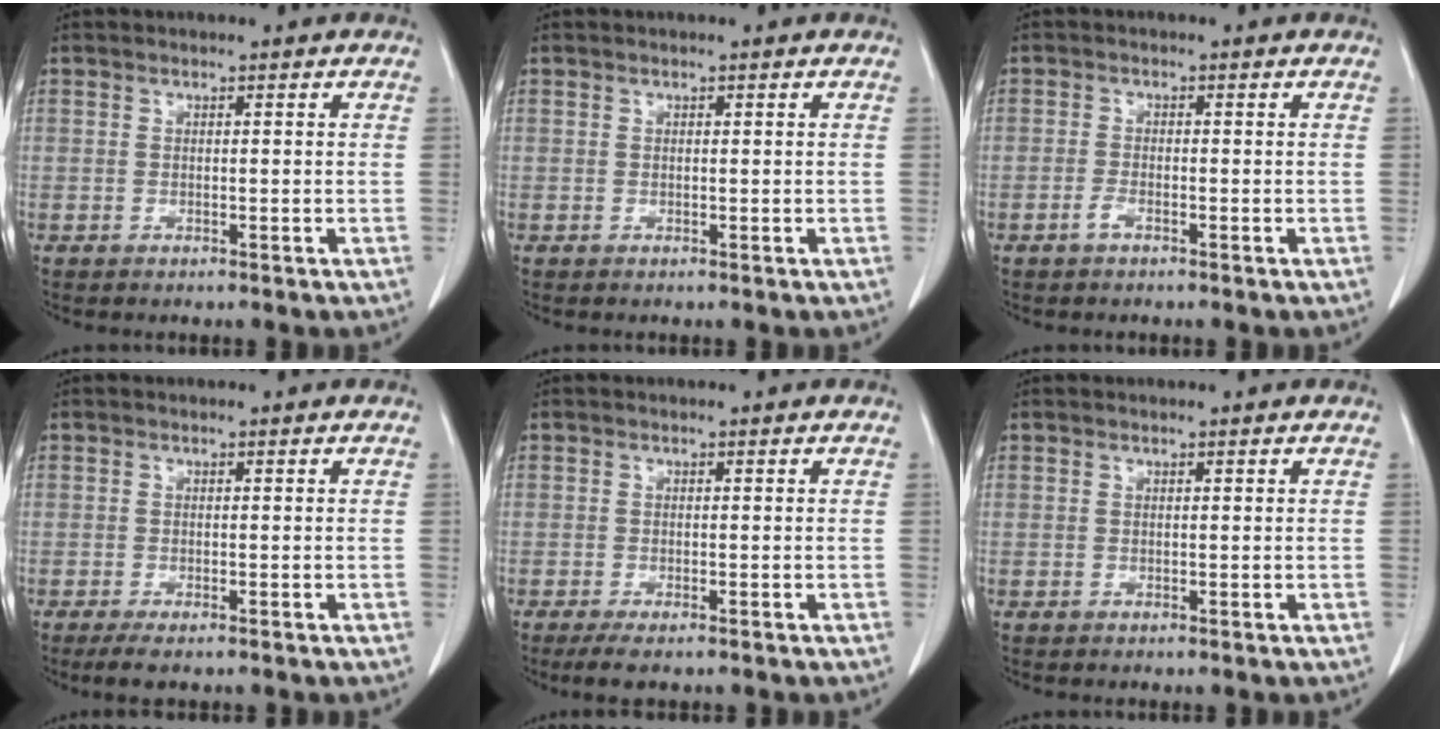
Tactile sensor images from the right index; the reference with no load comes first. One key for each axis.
{"total": 0.0}
{"total": 1.4, "fx": -1.0, "fy": 0.3, "fz": 1.0, "tx": -0.022, "ty": 0.001, "tz": -0.020}
{"total": 2.5, "fx": -1.8, "fy": 0.6, "fz": 1.7, "tx": -0.027, "ty": -0.007, "tz": -0.027}
{"total": 3.2, "fx": -2.4, "fy": 0.8, "fz": 2.0, "tx": -0.033, "ty": -0.009, "tz": -0.035}
{"total": 0.0}